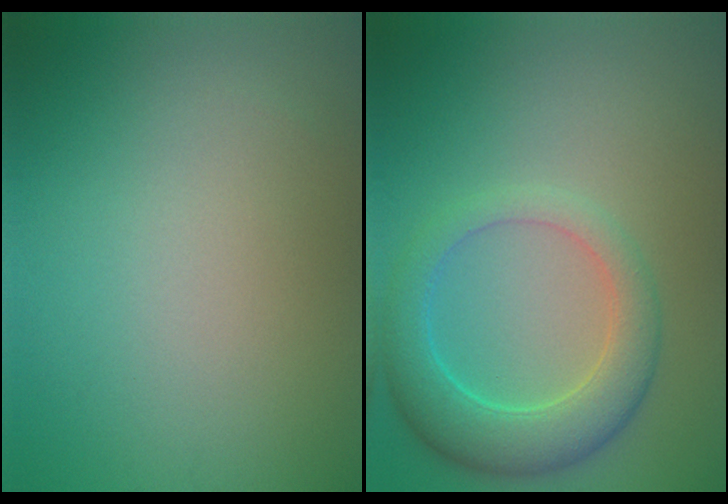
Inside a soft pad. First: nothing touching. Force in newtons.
{"total": 5.1, "press": 5.0, "slide": 0.4}